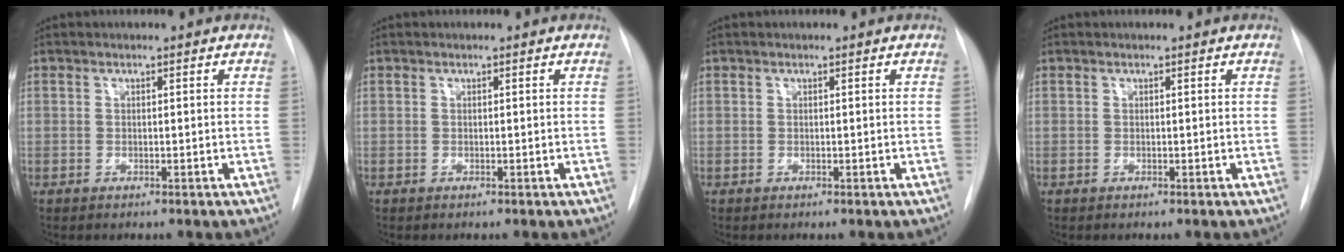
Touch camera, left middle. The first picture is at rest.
{"total": 0.0}
{"total": 0.0}
{"total": 0.0}